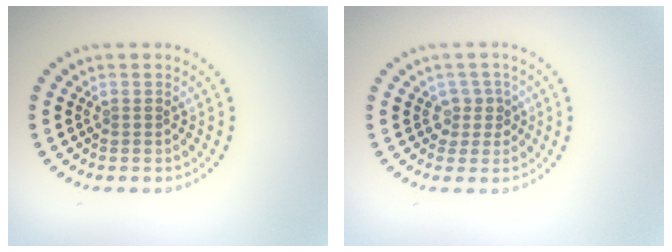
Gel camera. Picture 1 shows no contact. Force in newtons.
{"total": 1.9, "press": 1.4, "slide": 1.3}